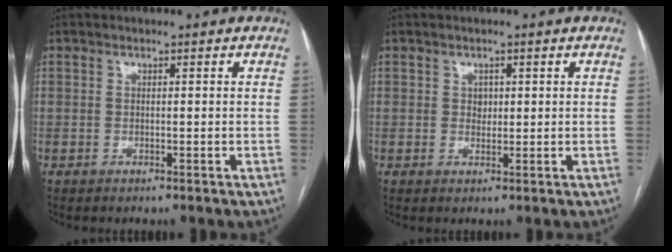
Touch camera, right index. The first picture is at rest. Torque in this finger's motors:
{"motor_torque": [0.38, 0.18, 0.16, 0.02]}